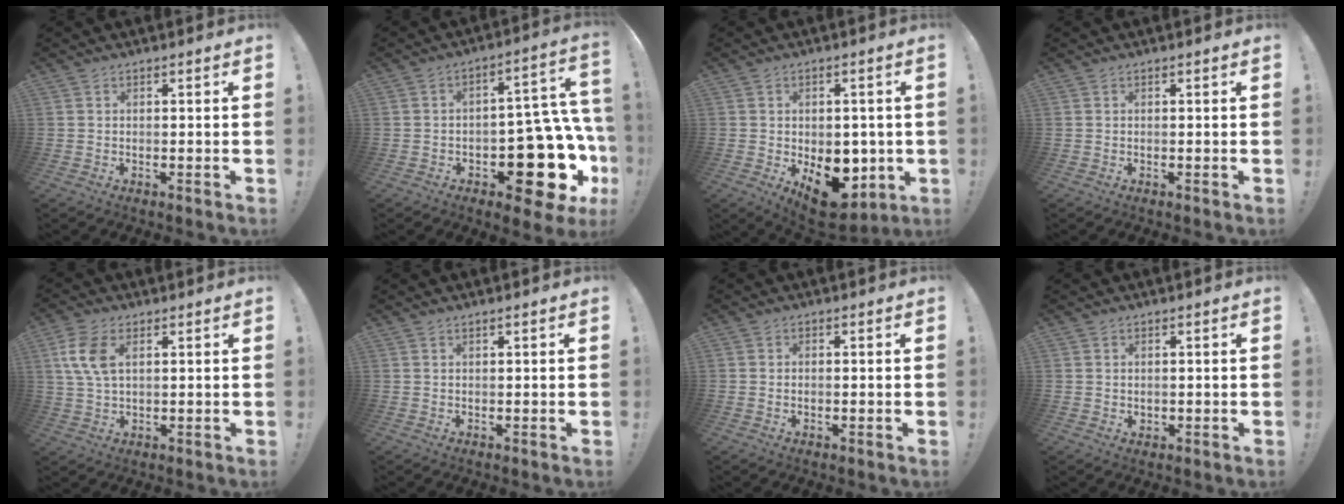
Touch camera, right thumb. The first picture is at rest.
{"total": 21.1, "force": [-7.9, 11.0, 16.1], "torque": [-0.163, 0.050, -0.110]}
{"total": 13.7, "force": [-4.2, 9.6, 8.7], "torque": [-0.069, 0.024, -0.055]}
{"total": 0.0}
{"total": 8.6, "force": [3.1, 4.9, 6.5], "torque": [-0.128, -0.005, 0.055]}
{"total": 0.7, "force": [0.5, -0.1, 0.4], "torque": [-0.005, -0.002, 0.009]}
{"total": 0.6, "force": [-0.1, 0.5, 0.2], "torque": [-0.009, 0.004, -0.001]}
{"total": 1.3, "force": [0.8, 1.1, 0.1], "torque": [0.003, -0.003, 0.013]}